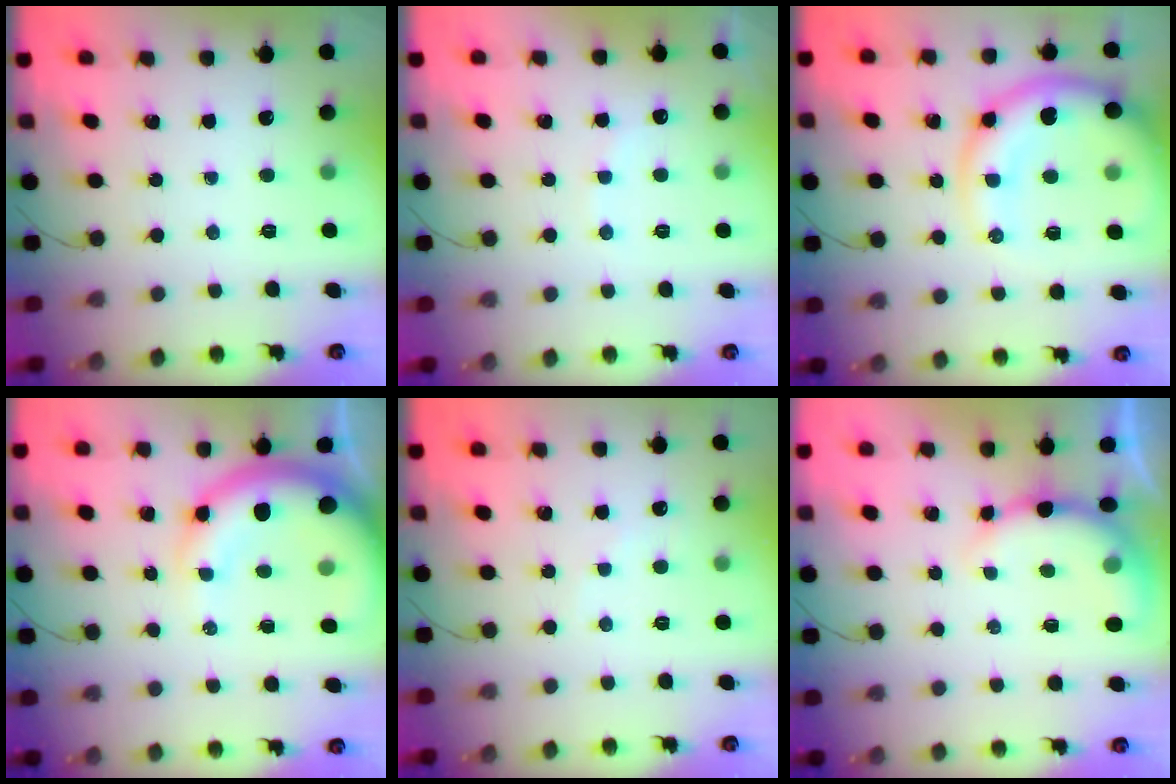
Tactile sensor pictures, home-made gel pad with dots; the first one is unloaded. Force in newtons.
{"total": 5.3, "press": 5.3, "slide": 0.8}
{"total": 13.1, "press": 12.7, "slide": 3.5}
{"total": 12.8, "press": 12.5, "slide": 2.7}
{"total": 3.4, "press": 3.3, "slide": 1.0}
{"total": 8.5, "press": 8.3, "slide": 1.5}